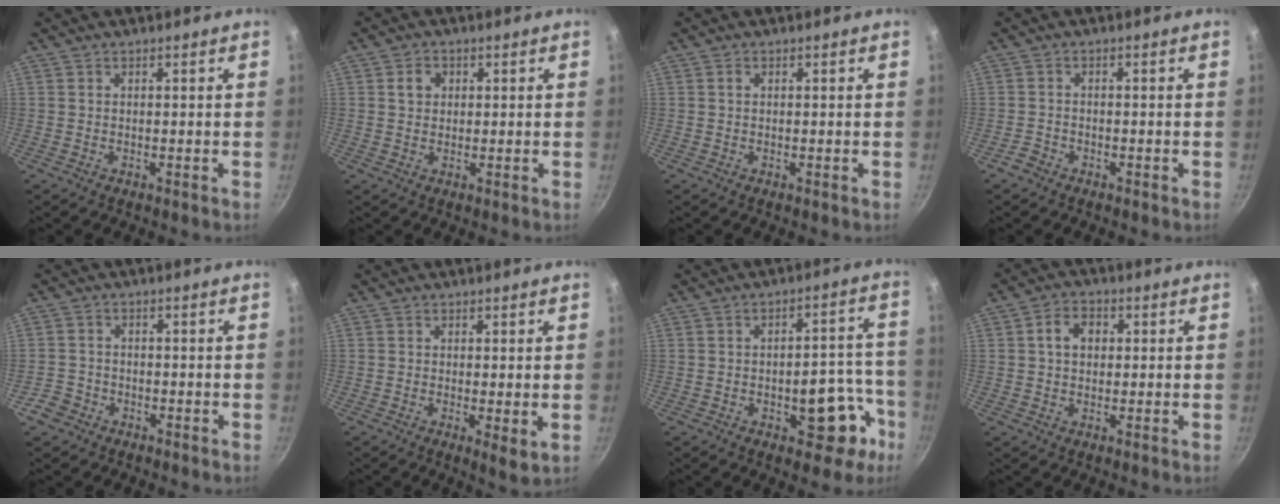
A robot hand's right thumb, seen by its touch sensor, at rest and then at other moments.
{"total": 3.1, "force": [0.7, 2.6, 1.5], "torque": [-0.010, 0.003, 0.010]}
{"total": 0.5, "force": [0.1, 0.4, 0.3], "torque": [-0.007, 0.003, 0.002]}
{"total": 1.9, "force": [-1.5, 1.1, 0.4], "torque": [-0.011, 0.017, -0.029]}
{"total": 3.6, "force": [-2.2, 2.7, 0.9], "torque": [-0.012, 0.030, -0.039]}
{"total": 3.4, "force": [-0.1, 1.0, 3.2], "torque": [-0.050, -0.016, -0.001]}
{"total": 12.0, "force": [-5.0, 6.3, 8.9], "torque": [-0.052, 0.049, -0.060]}
{"total": 5.1, "force": [0.8, 3.9, 3.2], "torque": [-0.034, 0.011, 0.008]}